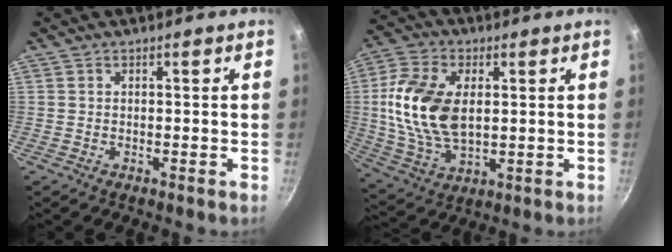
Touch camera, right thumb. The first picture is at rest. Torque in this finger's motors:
{"motor_torque": [0.46, 0.73, 1.14, -0.49, 0.32]}